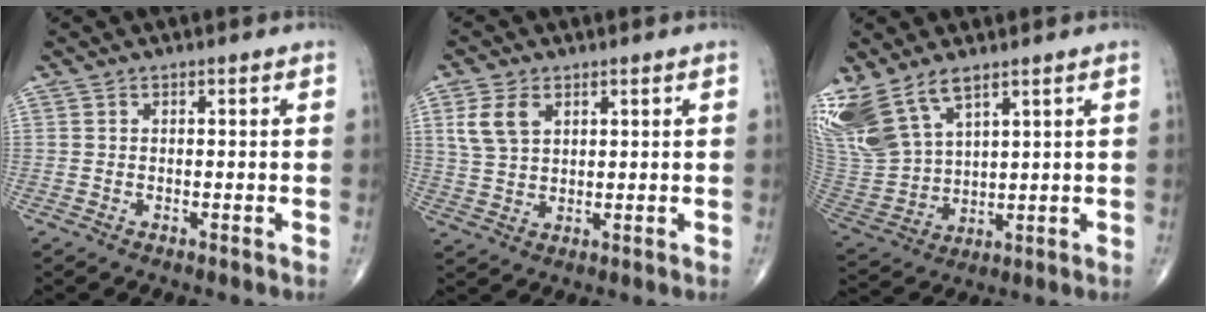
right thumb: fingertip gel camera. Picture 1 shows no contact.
{"total": 6.3, "force": [2.6, 4.0, 4.1], "torque": [-0.078, -0.002, 0.057]}
{"total": 16.0, "force": [9.7, 7.8, 10.0], "torque": [-0.224, -0.028, 0.212]}